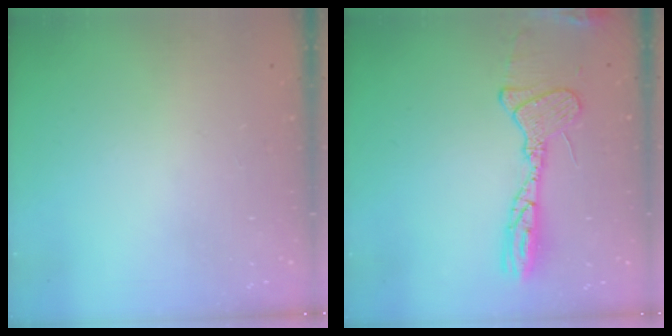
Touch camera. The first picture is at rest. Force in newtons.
{"total": 13.1, "press": 13.1, "slide": 0.3}